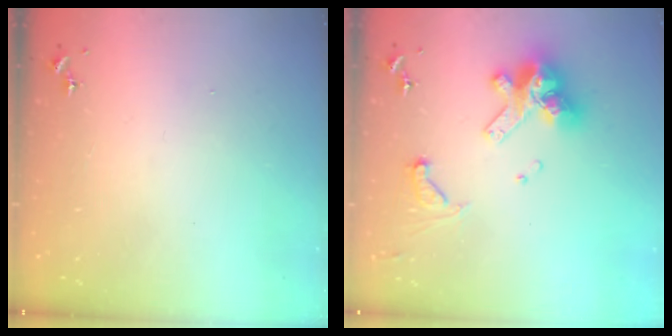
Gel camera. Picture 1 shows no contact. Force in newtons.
{"total": 15.8, "press": 15.7, "slide": 1.9}